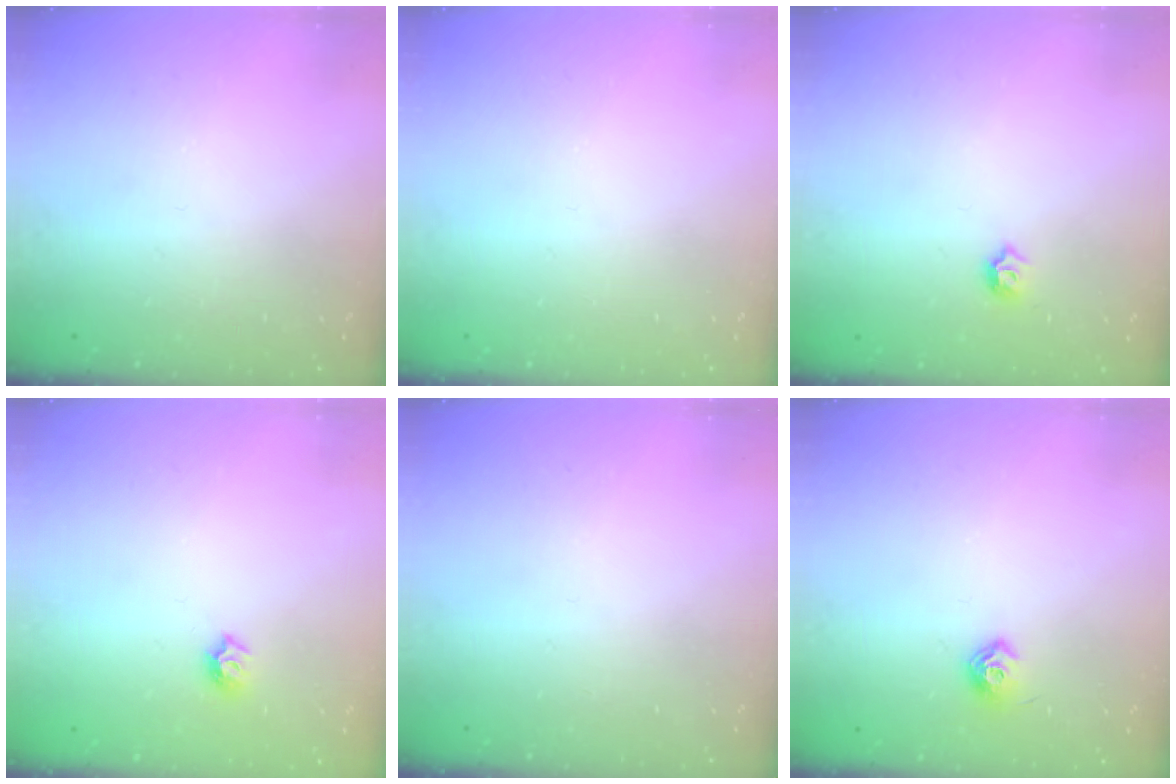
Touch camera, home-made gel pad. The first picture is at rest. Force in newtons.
{"total": 0.0}
{"total": 3.7, "press": 3.6, "slide": 0.6}
{"total": 5.7, "press": 5.6, "slide": 0.8}
{"total": 0.0}
{"total": 7.9, "press": 7.8, "slide": 0.9}